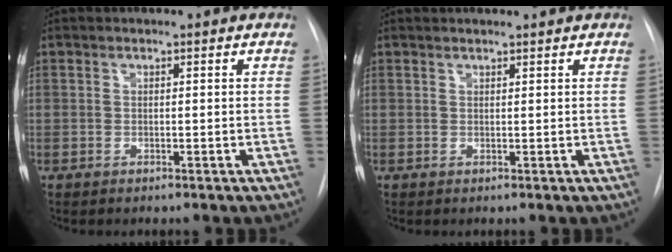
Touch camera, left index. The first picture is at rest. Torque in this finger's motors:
{"motor_torque": [0.32, -0.29, 0.04, 0.01]}